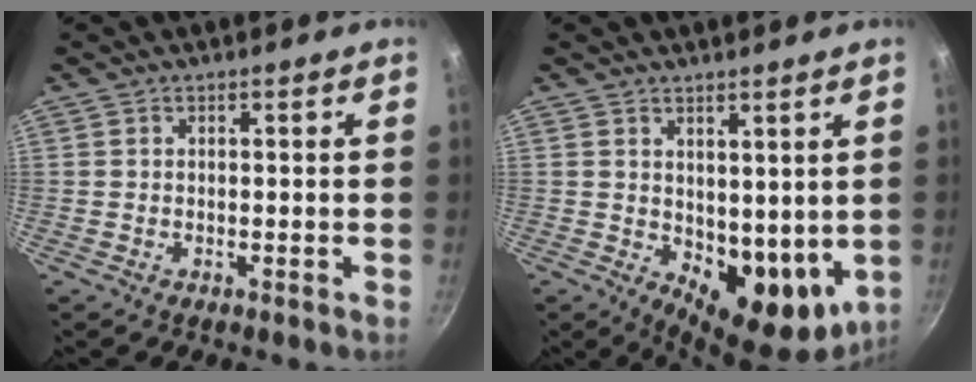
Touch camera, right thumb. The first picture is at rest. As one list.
[{"total": 11.0, "force": [1.2, 6.7, 8.6], "torque": [-0.089, -0.035, 0.033]}]